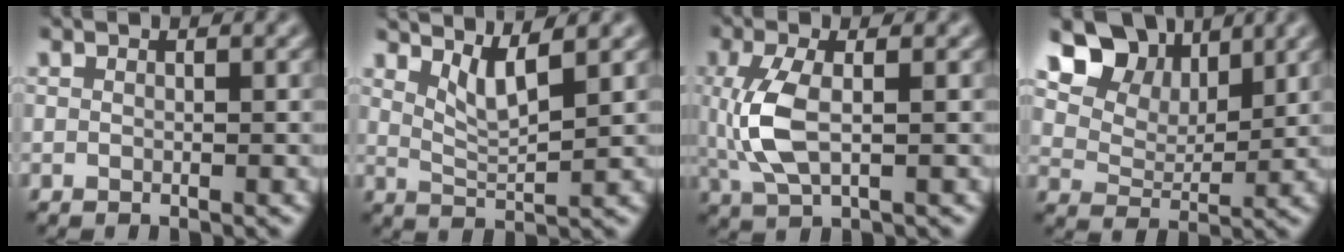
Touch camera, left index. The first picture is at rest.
{"total": 3.4, "force": [2.3, 0.6, 2.5], "torque": [-0.044, -0.005, 0.047]}
{"total": 4.7, "force": [0.1, 2.0, 4.3], "torque": [-0.109, -0.001, 0.001]}
{"total": 9.3, "force": [6.0, 5.6, 4.3], "torque": [-0.095, -0.001, 0.113]}